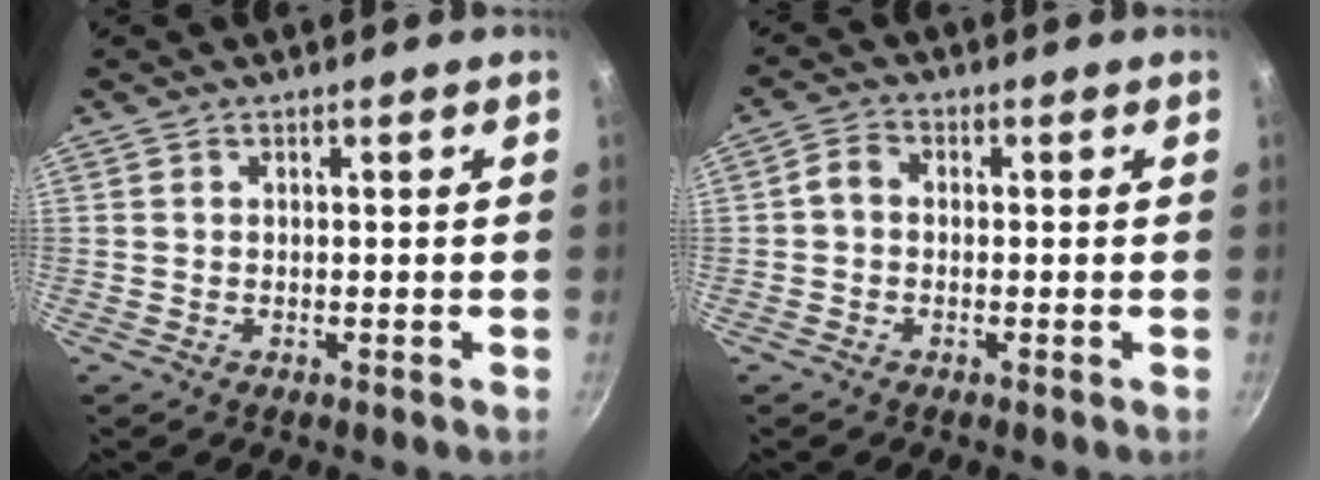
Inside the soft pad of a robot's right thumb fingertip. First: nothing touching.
{"total": 2.8, "force": [-0.5, 2.1, 1.7], "torque": [-0.039, 0.014, -0.019]}